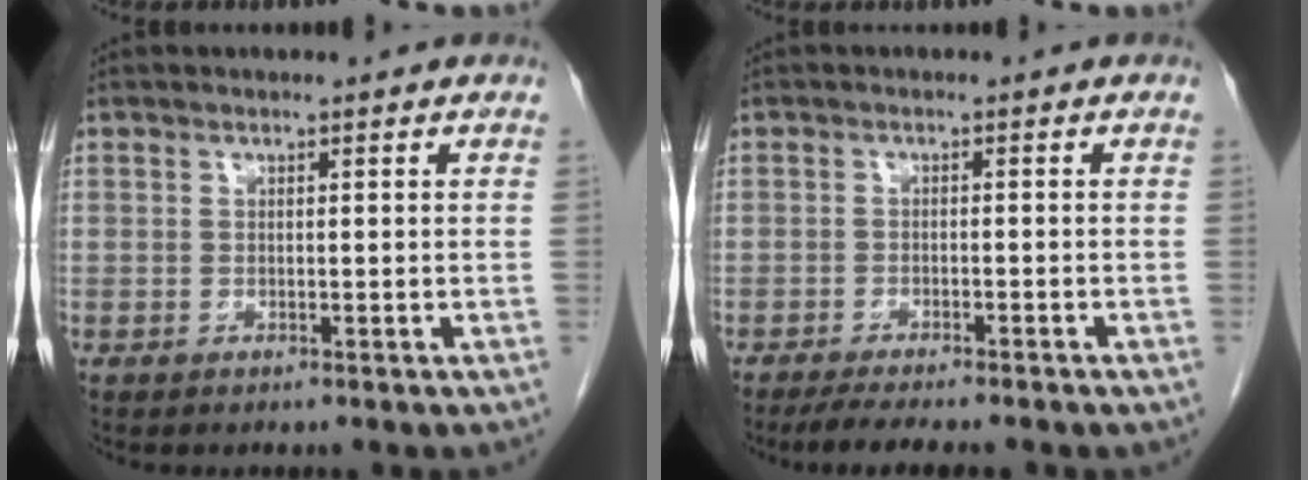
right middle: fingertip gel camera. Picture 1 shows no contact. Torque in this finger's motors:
{"motor_torque": [0.62, -0.59, 0.10, 0.04]}